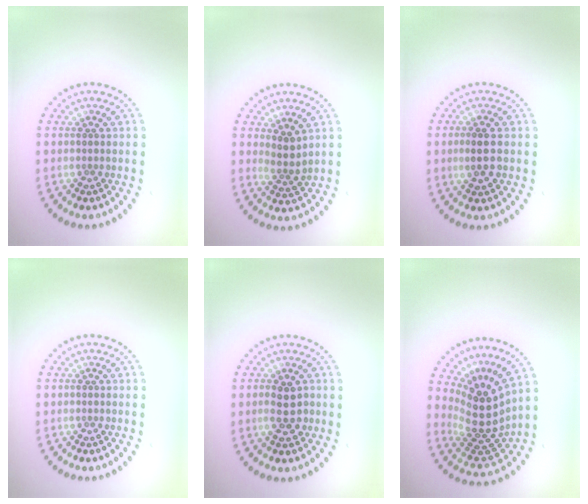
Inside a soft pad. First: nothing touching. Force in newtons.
{"total": 2.1, "press": 1.6, "slide": 1.4}
{"total": 2.5, "press": 2.5, "slide": 0.3}
{"total": 0.0}
{"total": 2.6, "press": 2.6, "slide": 0.3}
{"total": 4.9, "press": 3.6, "slide": 3.3}